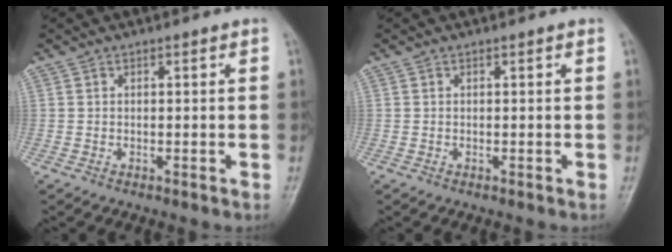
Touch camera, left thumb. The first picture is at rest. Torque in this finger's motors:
{"motor_torque": [0.00, 0.00, 0.00, 0.00, 0.00]}